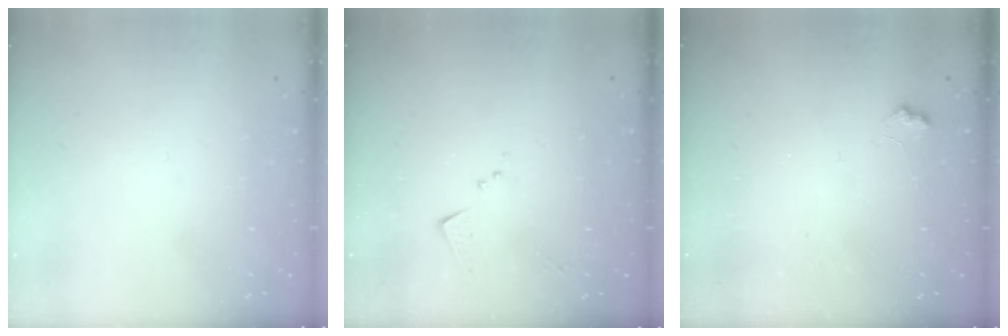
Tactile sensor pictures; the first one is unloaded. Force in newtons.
{"total": 4.4, "press": 4.3, "slide": 0.5}
{"total": 4.3, "press": 4.2, "slide": 0.7}